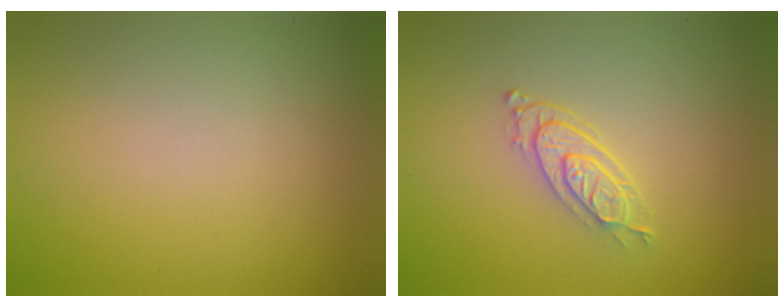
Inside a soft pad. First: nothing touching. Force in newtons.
{"total": 2.7, "press": 2.1, "slide": 1.6}